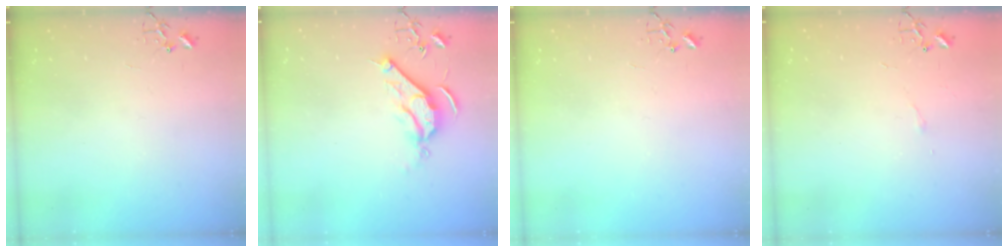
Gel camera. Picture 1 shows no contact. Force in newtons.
{"total": 9.1, "press": 9.1, "slide": 0.1}
{"total": 0.0}
{"total": 3.3, "press": 3.2, "slide": 0.6}